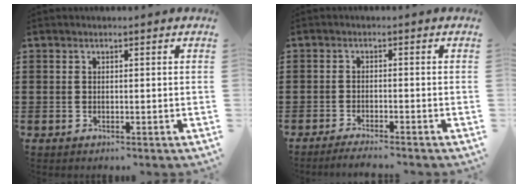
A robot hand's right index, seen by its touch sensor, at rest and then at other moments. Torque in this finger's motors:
{"motor_torque": [0.05, 0.17, 0.07, 0.00]}